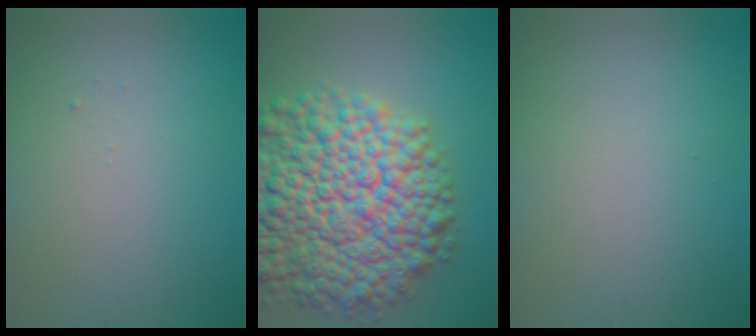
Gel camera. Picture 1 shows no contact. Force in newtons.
{"total": 14.7, "press": 14.6, "slide": 0.7}
{"total": 0.0}